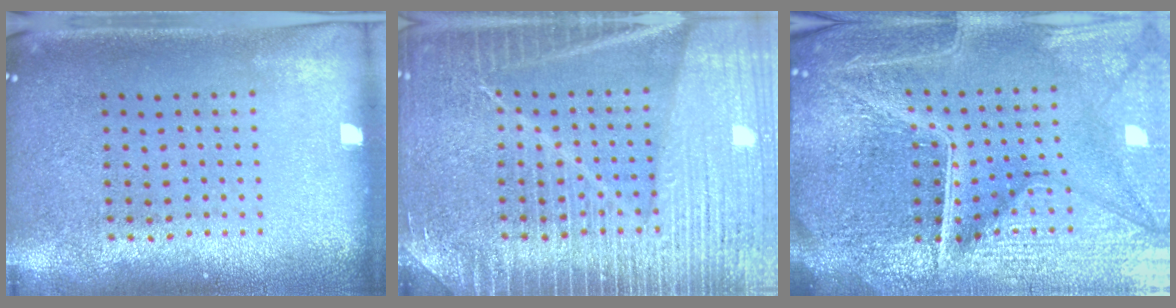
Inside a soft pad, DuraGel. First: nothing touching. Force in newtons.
{"total": 6.8, "press": 6.7, "slide": 1.0}
{"total": 7.1, "press": 6.2, "slide": 3.4}